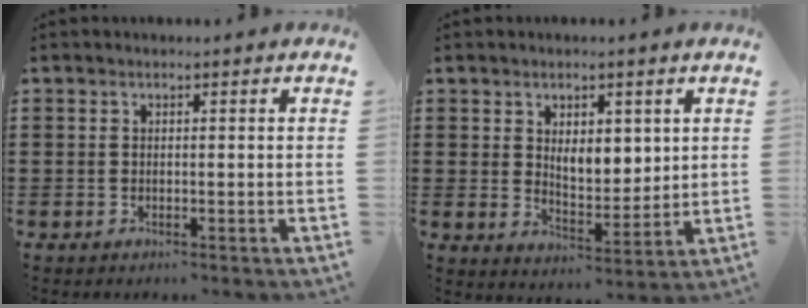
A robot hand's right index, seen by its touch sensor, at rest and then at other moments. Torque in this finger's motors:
{"motor_torque": [0.98, 1.16, 0.14, 0.04]}